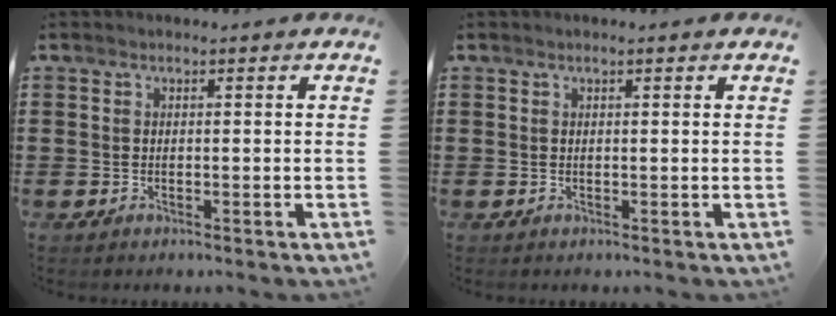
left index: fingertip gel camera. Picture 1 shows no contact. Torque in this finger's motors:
{"motor_torque": [0.02, -0.28, -0.02, -0.01]}